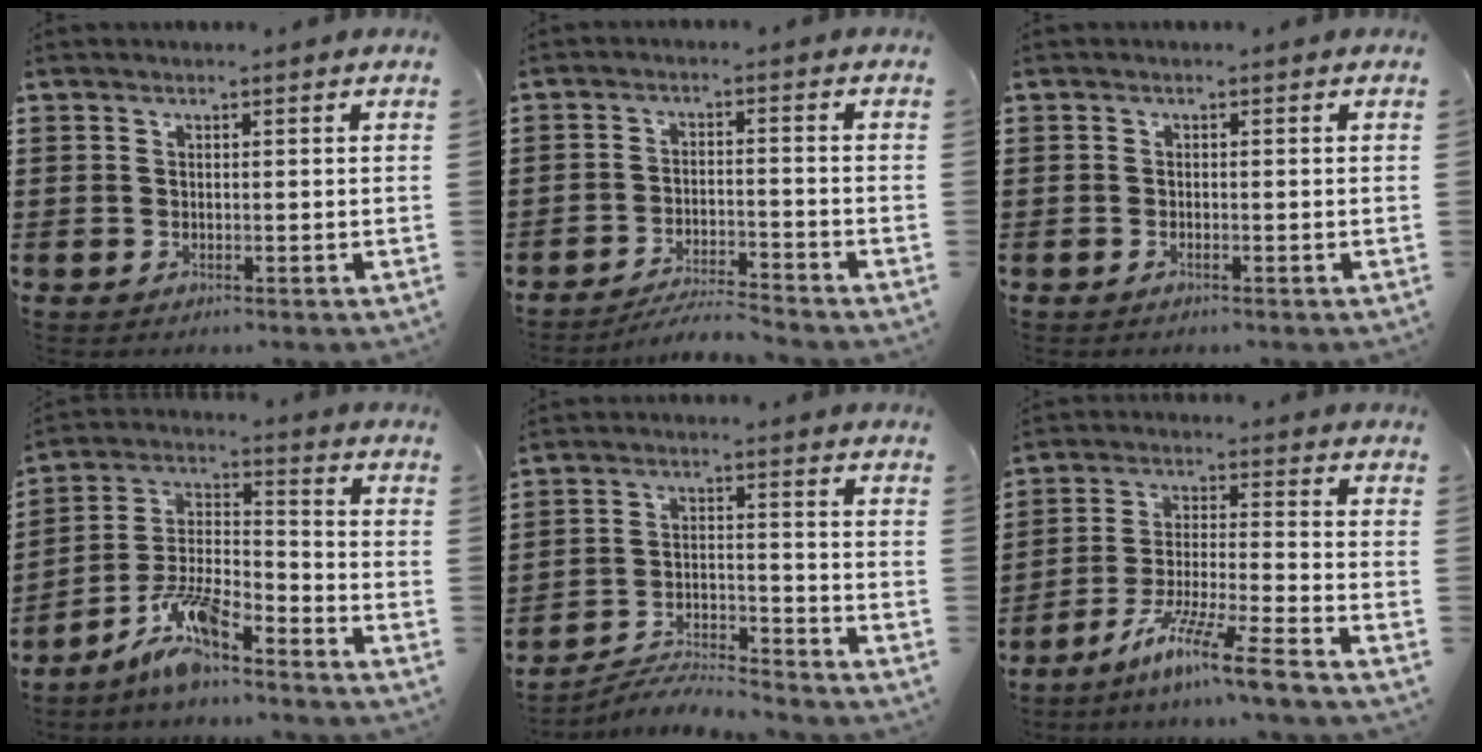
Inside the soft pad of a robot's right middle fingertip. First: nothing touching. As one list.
[{"total": 4.1, "force": [-3.9, 0.0, 1.1], "torque": [-0.020, 0.000, -0.080]}, {"total": 0.6, "force": [-0.4, 0.0, 0.4], "torque": [-0.009, -0.004, -0.006]}, {"total": 9.3, "force": [-7.2, 1.9, 5.6], "torque": [-0.133, -0.002, -0.142]}, {"total": 5.4, "force": [-5.3, 0.2, 1.0], "torque": [-0.024, 0.001, -0.109]}, {"total": 9.1, "force": [-7.4, -0.5, 5.3], "torque": [-0.109, -0.011, -0.146]}]